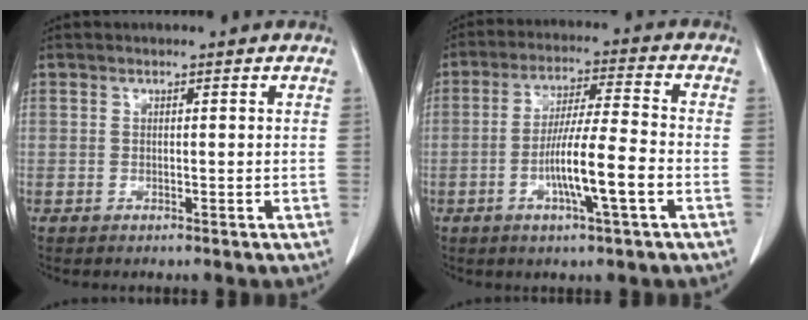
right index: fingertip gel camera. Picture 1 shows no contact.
{"total": 9.6, "force": [-3.1, 0.1, 9.1], "torque": [-0.167, -0.002, -0.059]}